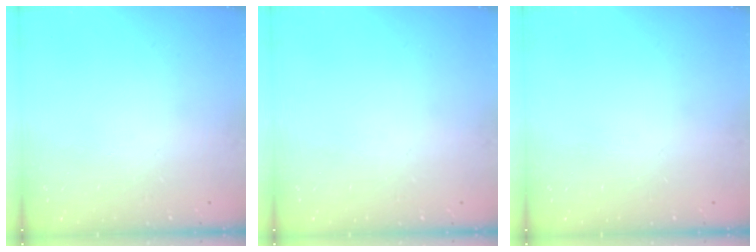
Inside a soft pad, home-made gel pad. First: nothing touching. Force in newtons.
{"total": 0.0}
{"total": 0.0}